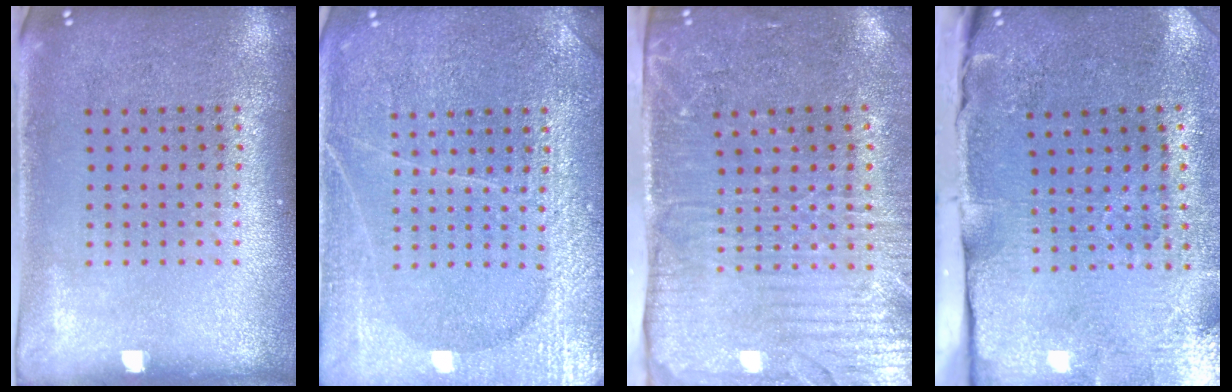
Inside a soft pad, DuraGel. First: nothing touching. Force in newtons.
{"total": 3.7, "press": 3.7, "slide": 0.3}
{"total": 4.3, "press": 3.6, "slide": 2.3}
{"total": 4.9, "press": 3.9, "slide": 2.9}